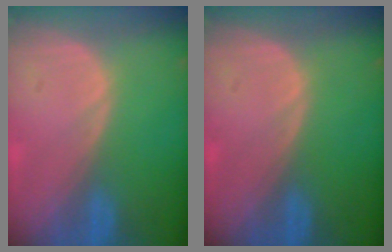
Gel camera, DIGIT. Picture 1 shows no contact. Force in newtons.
{"total": 0.0}